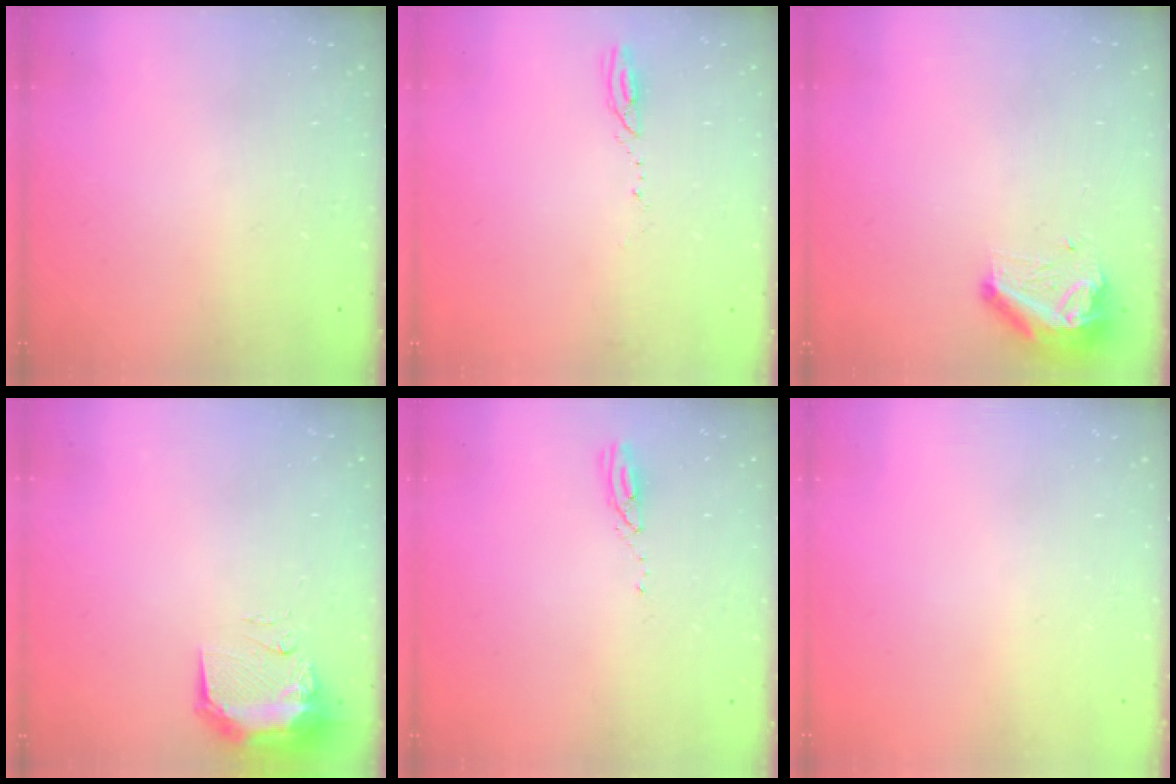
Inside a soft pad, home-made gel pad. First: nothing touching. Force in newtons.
{"total": 2.6, "press": 2.6, "slide": 0.3}
{"total": 9.3, "press": 9.2, "slide": 1.6}
{"total": 9.3, "press": 9.1, "slide": 1.7}
{"total": 3.0, "press": 3.0, "slide": 0.1}
{"total": 0.0}